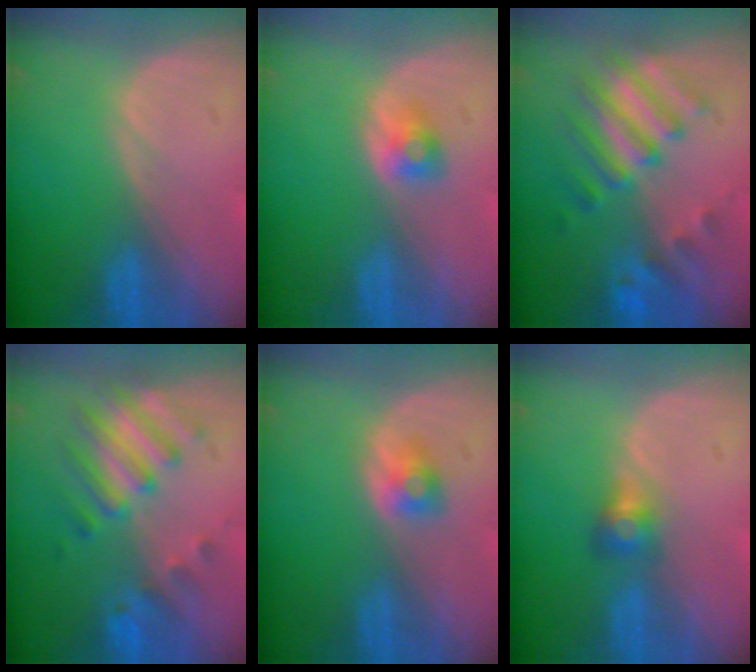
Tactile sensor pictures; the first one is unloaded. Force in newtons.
{"total": 2.4, "press": 2.2, "slide": 0.7}
{"total": 8.1, "press": 7.7, "slide": 2.7}
{"total": 7.2, "press": 7.0, "slide": 1.4}
{"total": 2.4, "press": 2.2, "slide": 0.7}
{"total": 2.8, "press": 2.6, "slide": 1.0}